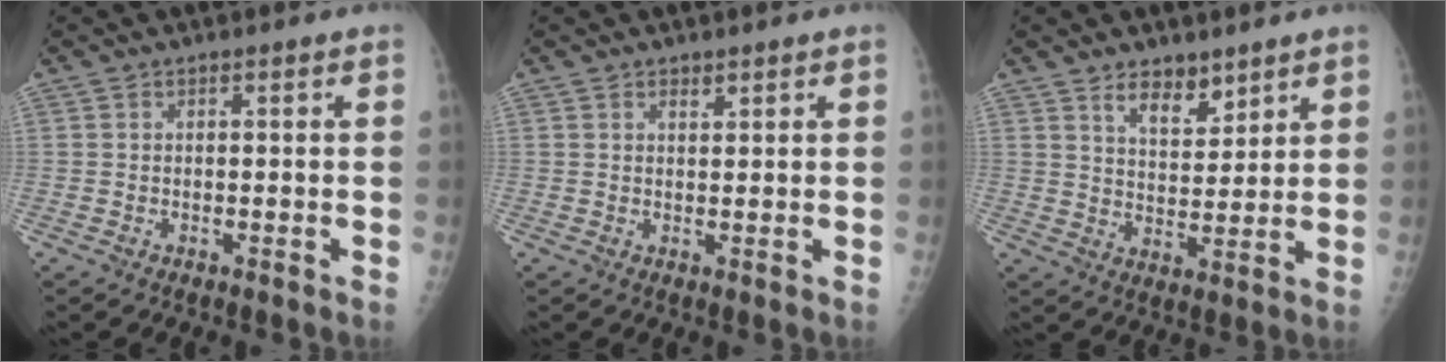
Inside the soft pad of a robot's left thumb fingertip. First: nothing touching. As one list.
[{"total": 1.1, "force": [0.9, 0.6, 0.5], "torque": [0.002, -0.006, 0.013]}, {"total": 6.6, "force": [4.7, 3.3, 3.4], "torque": [-0.028, -0.038, 0.084]}]